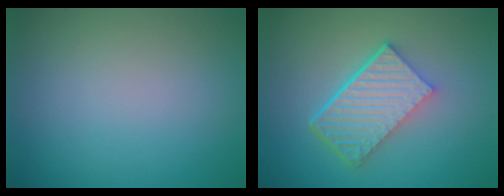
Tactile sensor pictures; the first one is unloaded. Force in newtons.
{"total": 6.2, "press": 4.2, "slide": 4.6}